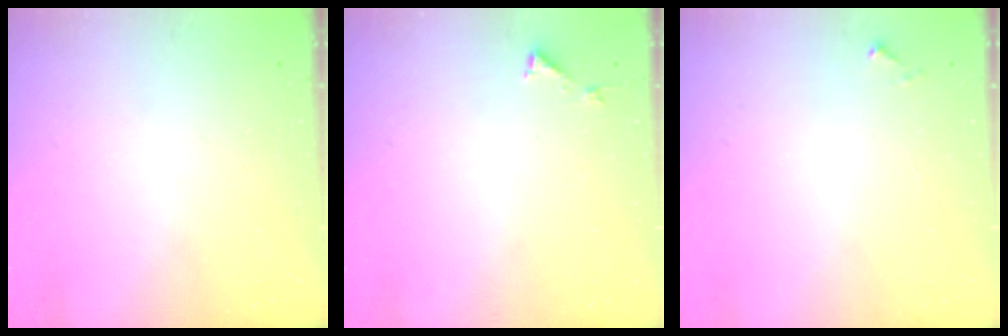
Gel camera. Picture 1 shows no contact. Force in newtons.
{"total": 3.0, "press": 3.0, "slide": 0.2}
{"total": 4.2, "press": 4.2, "slide": 0.1}